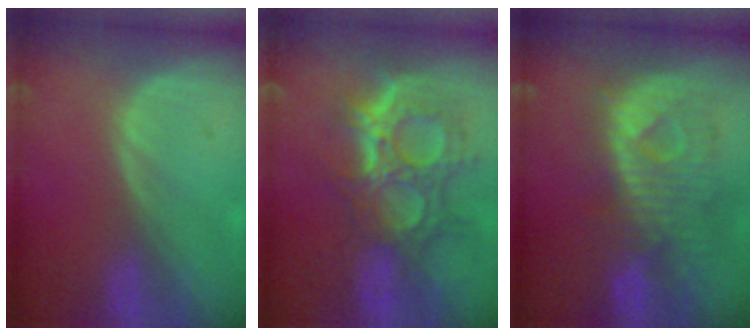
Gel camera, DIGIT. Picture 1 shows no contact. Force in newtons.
{"total": 11.3, "press": 10.4, "slide": 4.5}
{"total": 10.8, "press": 9.7, "slide": 4.8}